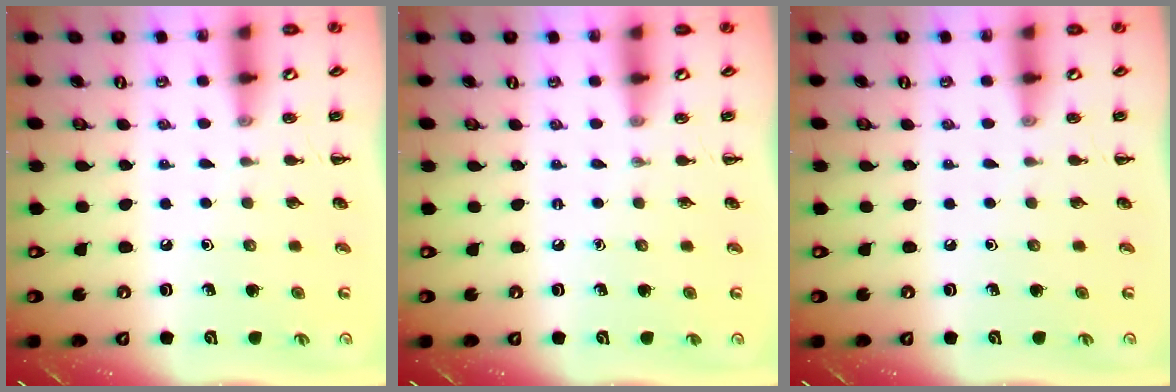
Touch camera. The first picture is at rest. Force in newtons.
{"total": 0.0}
{"total": 0.0}